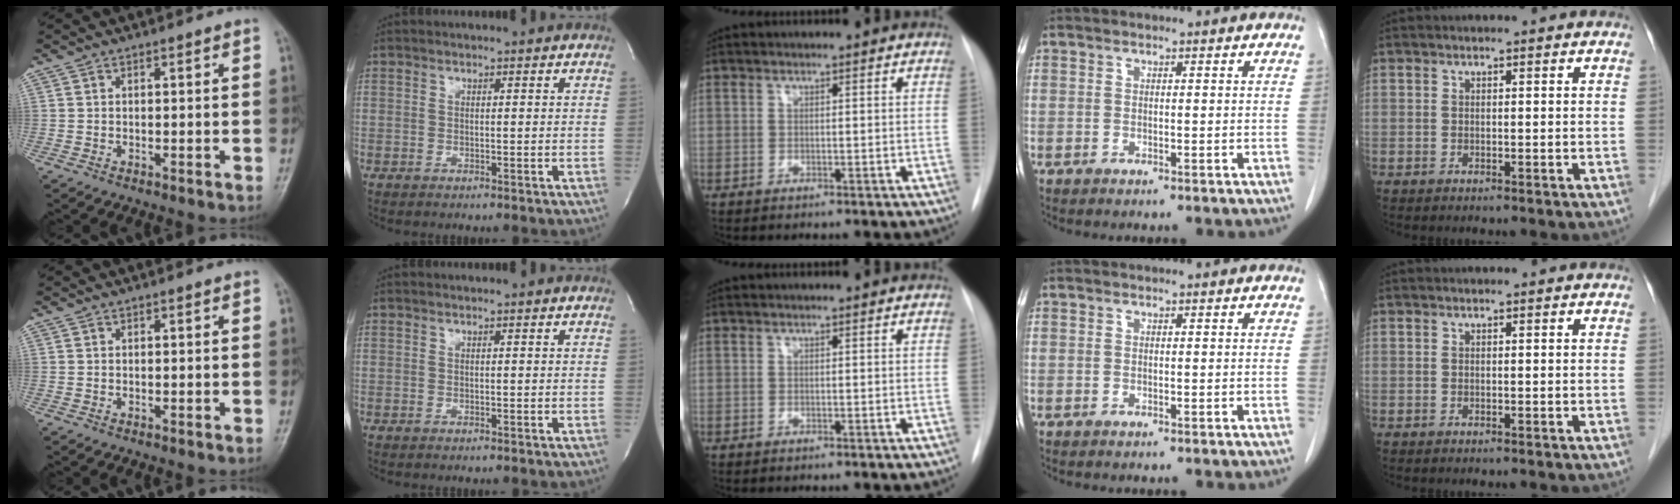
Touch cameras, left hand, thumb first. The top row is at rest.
{}